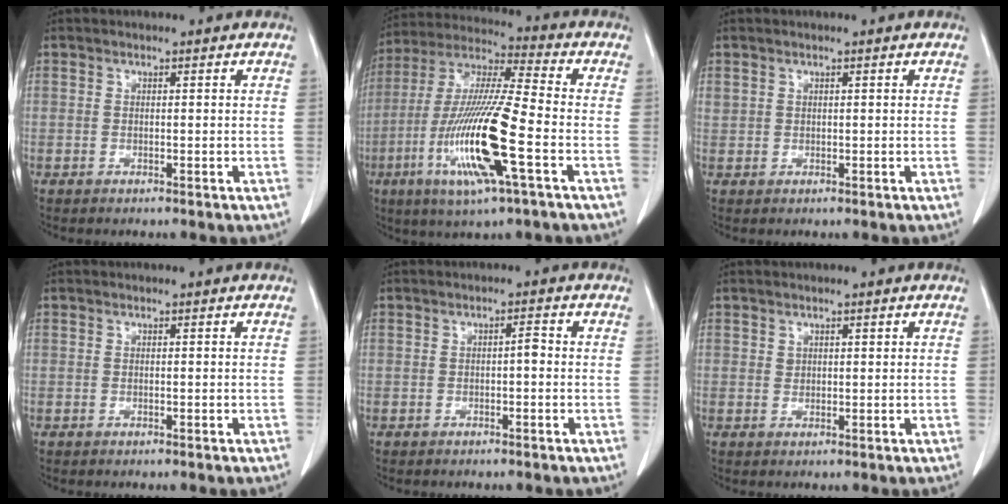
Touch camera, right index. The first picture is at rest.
{"total": 17.5, "force": [-5.5, 0.8, 16.6], "torque": [-0.342, -0.019, -0.105]}
{"total": 0.6, "force": [0.4, 0.4, 0.1], "torque": [0.002, 0.010, 0.010]}
{"total": 0.0}
{"total": 1.3, "force": [-0.3, 0.3, 1.3], "torque": [-0.018, 0.003, -0.006]}
{"total": 0.9, "force": [0.6, 0.7, 0.3], "torque": [0.004, -0.002, 0.008]}